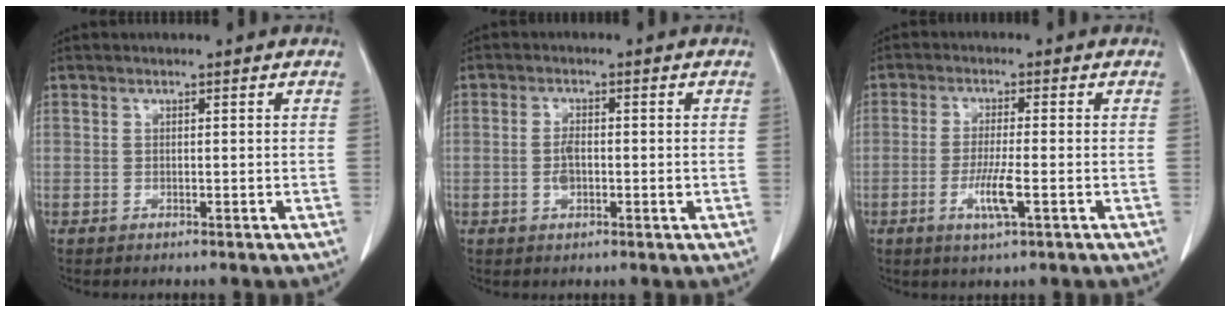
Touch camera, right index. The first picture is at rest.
{"total": 2.9, "force": [-0.4, 1.4, 2.5], "torque": [-0.054, 0.000, -0.007]}
{"total": 5.1, "force": [-1.7, 0.2, 4.8], "torque": [-0.096, -0.011, -0.031]}